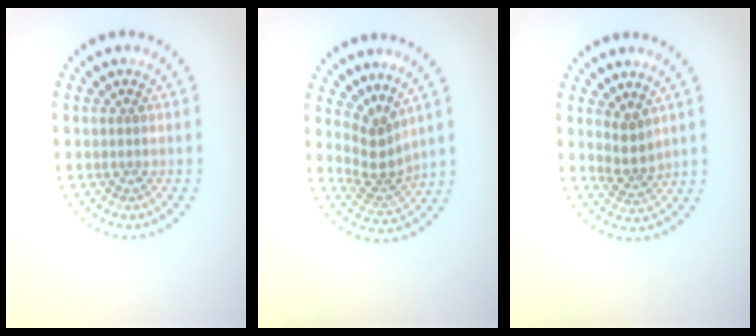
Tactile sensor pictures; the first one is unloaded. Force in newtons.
{"total": 2.9, "press": 1.9, "slide": 2.2}
{"total": 2.0, "press": 1.5, "slide": 1.4}